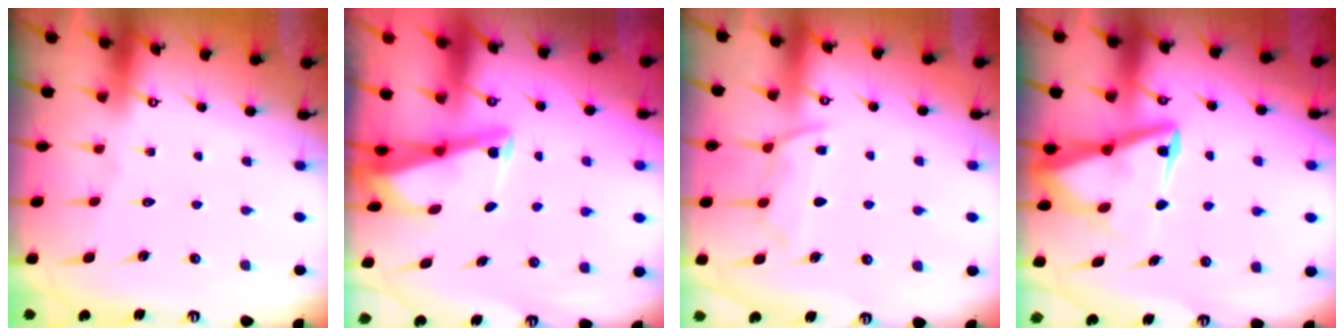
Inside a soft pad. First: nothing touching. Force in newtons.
{"total": 2.5, "press": 2.5, "slide": 0.2}
{"total": 9.4, "press": 9.3, "slide": 1.1}
{"total": 8.3, "press": 8.2, "slide": 1.1}